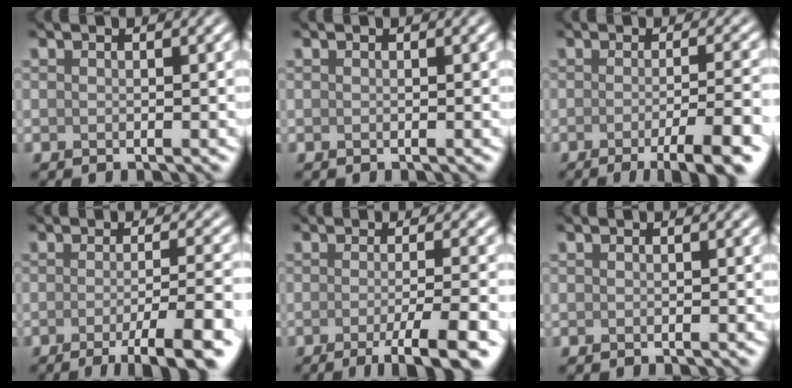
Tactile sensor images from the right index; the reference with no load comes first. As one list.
[{"total": 0.0}, {"total": 6.5, "force": [-3.0, 1.3, 5.6], "torque": [-0.070, -0.004, -0.045]}, {"total": 7.2, "force": [-3.2, 1.4, 6.3], "torque": [-0.080, -0.004, -0.049]}, {"total": 5.7, "force": [-2.5, 1.1, 5.0], "torque": [-0.066, -0.003, -0.041]}, {"total": 0.0}]